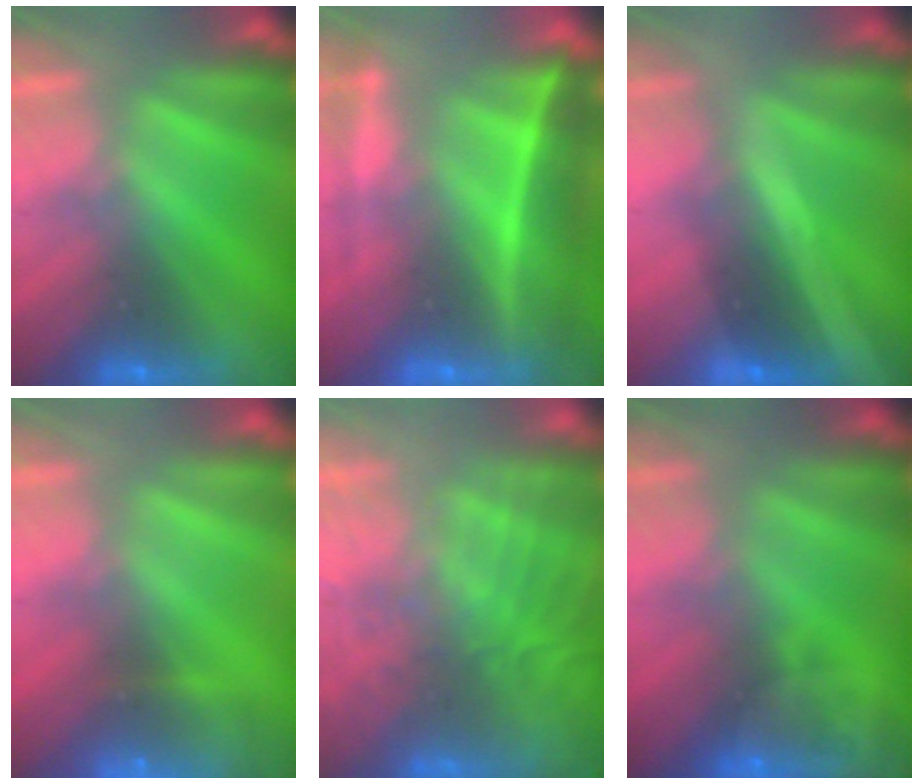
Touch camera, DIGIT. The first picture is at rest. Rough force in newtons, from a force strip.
{"total": 6.7}
{"total": 2.0}
{"total": 8.0}
{"total": 6.9}
{"total": 4.7}